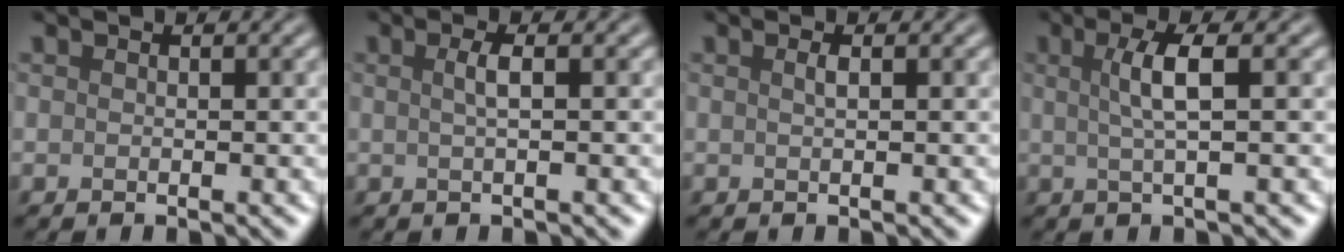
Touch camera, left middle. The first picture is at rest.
{"total": 1.6, "force": [0.2, 0.4, 1.6], "torque": [-0.029, 0.005, 0.001]}
{"total": 0.9, "force": [0.3, 0.3, 0.8], "torque": [-0.012, 0.005, 0.003]}
{"total": 3.4, "force": [0.6, 0.8, 3.3], "torque": [-0.057, 0.003, 0.007]}